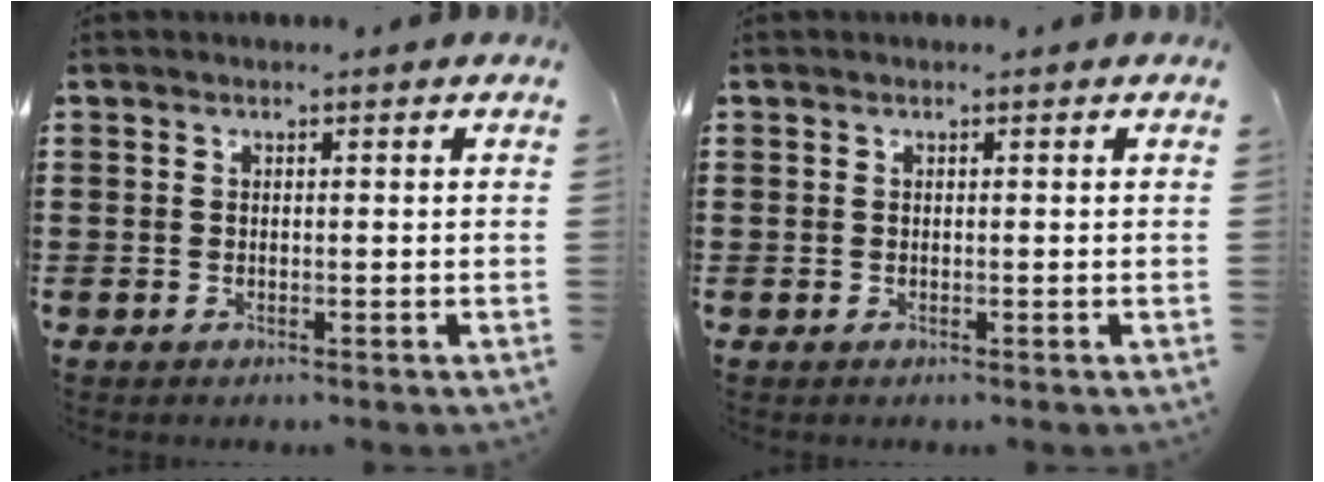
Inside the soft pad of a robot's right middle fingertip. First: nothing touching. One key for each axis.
{"total": 0.0}